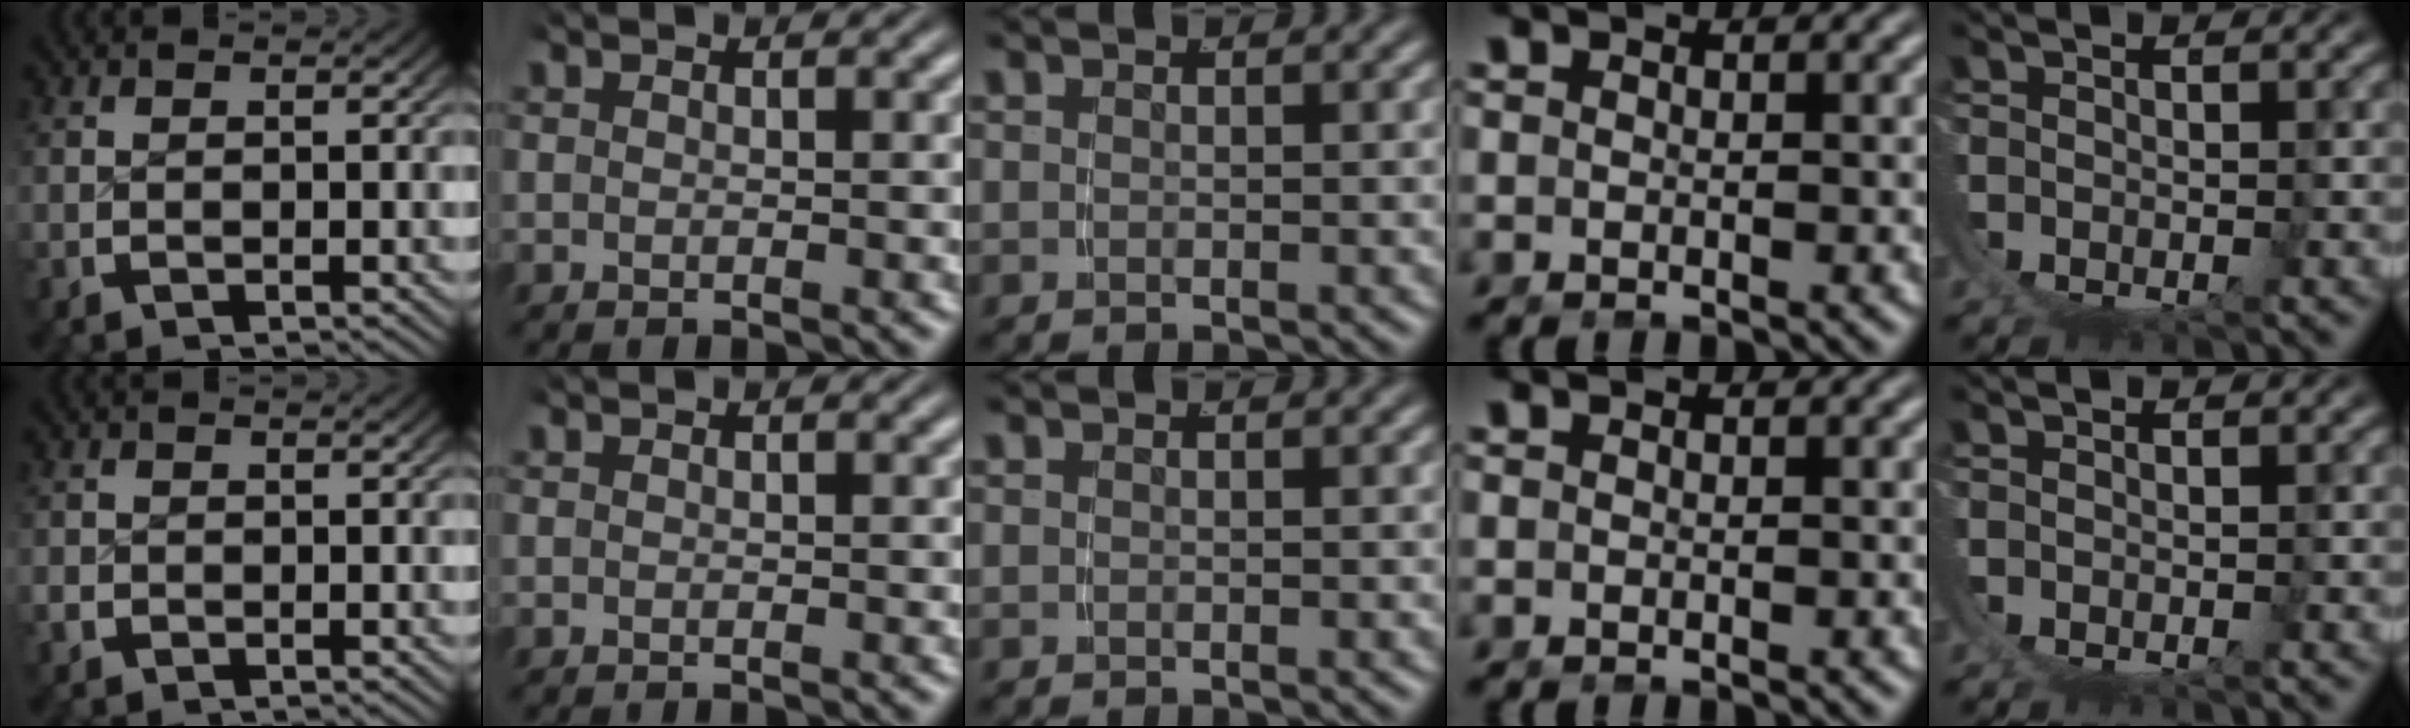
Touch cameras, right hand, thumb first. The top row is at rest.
{"thumb": {"total": 1.1, "force": [-0.6, 0.9, 0.2], "torque": [-0.008, -0.003, -0.012]}}